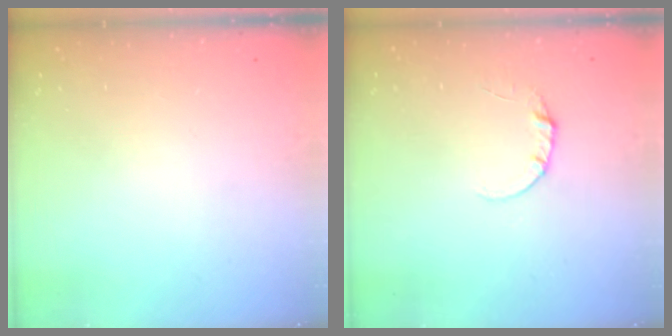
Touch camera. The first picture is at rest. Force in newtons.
{"total": 3.3, "press": 3.3, "slide": 0.4}